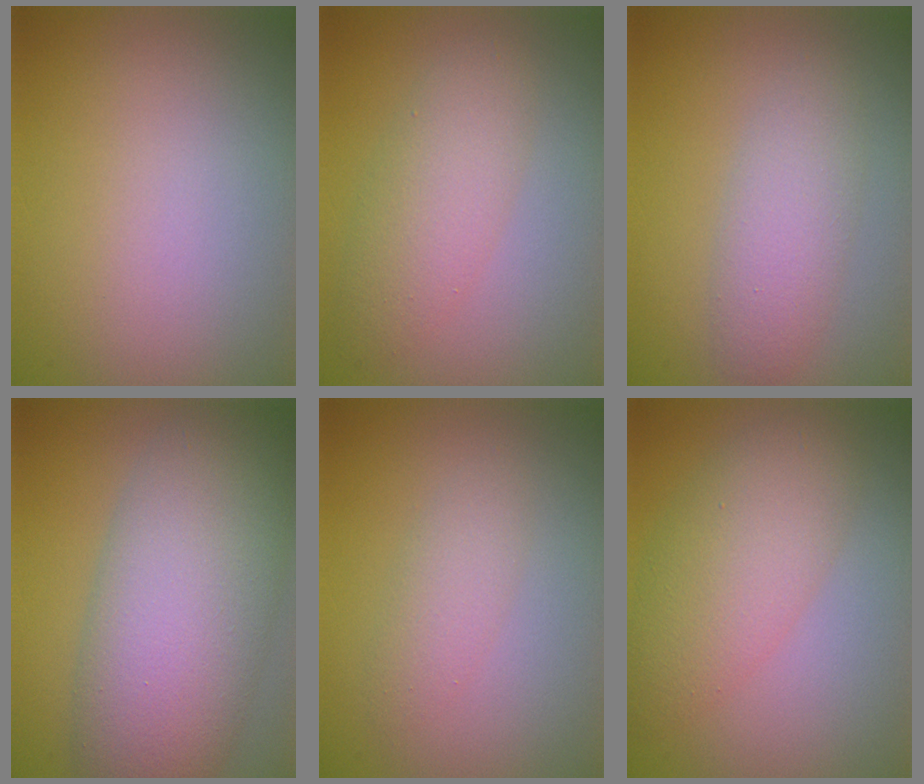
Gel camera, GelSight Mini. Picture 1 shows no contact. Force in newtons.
{"total": 3.7, "press": 3.7, "slide": 0.1}
{"total": 2.0, "press": 1.9, "slide": 0.2}
{"total": 9.9, "press": 9.9, "slide": 0.4}
{"total": 1.9, "press": 1.9, "slide": 0.1}
{"total": 5.3, "press": 5.3, "slide": 0.1}